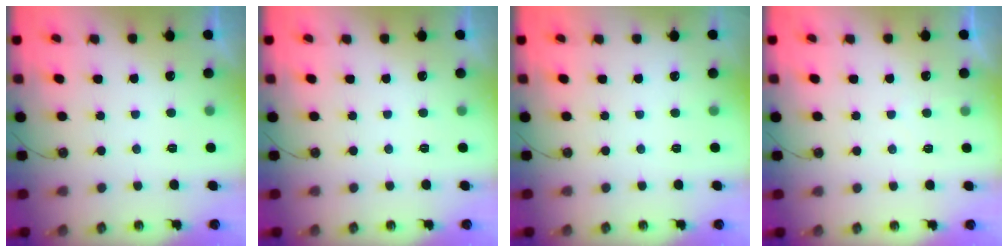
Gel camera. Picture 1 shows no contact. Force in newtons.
{"total": 0.0}
{"total": 0.0}
{"total": 2.0, "press": 2.0, "slide": 0.3}